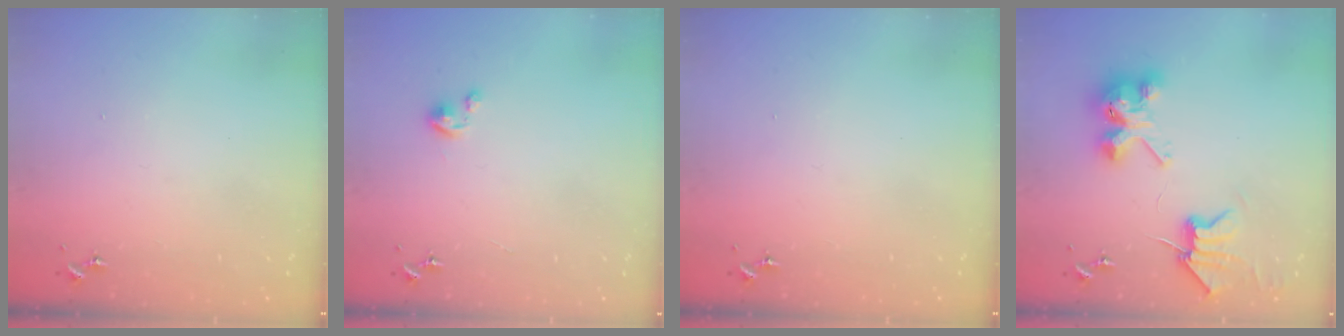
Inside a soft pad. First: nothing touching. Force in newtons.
{"total": 2.3, "press": 2.2, "slide": 0.2}
{"total": 0.0}
{"total": 9.7, "press": 9.6, "slide": 0.7}